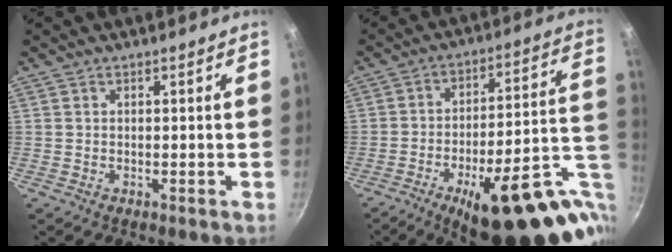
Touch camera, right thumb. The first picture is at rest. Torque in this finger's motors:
{"motor_torque": [3.08, 1.97, 1.80, -0.97, 0.39]}